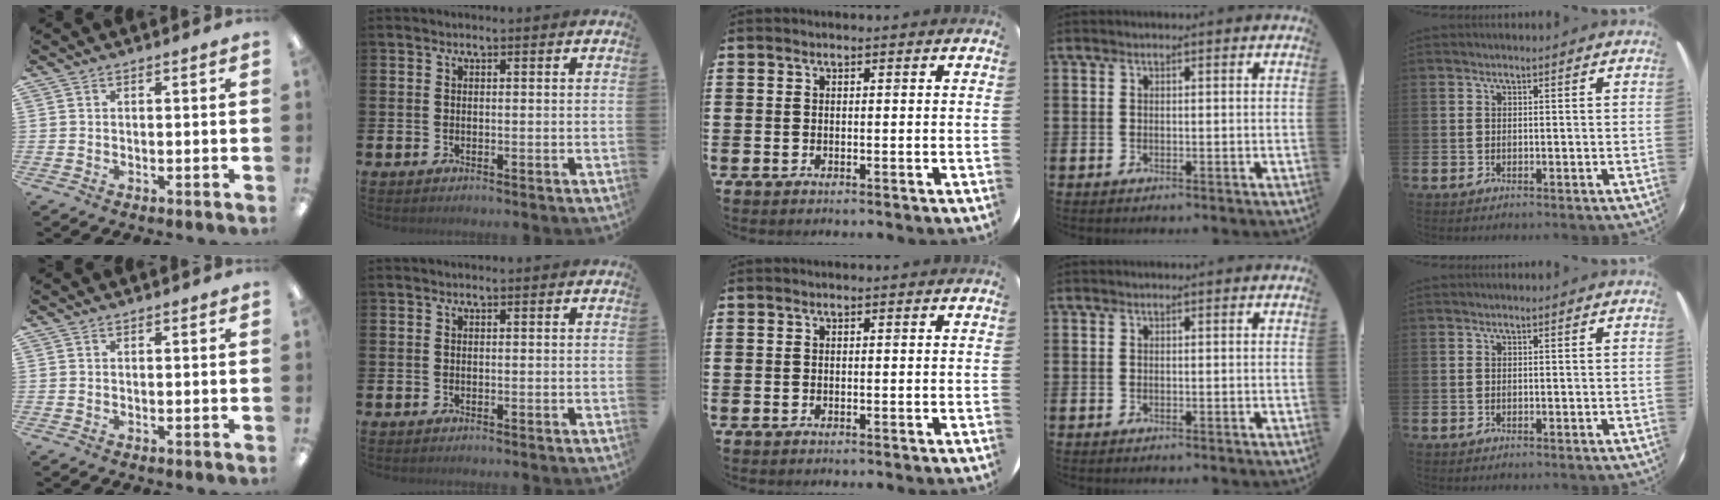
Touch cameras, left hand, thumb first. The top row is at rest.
{}